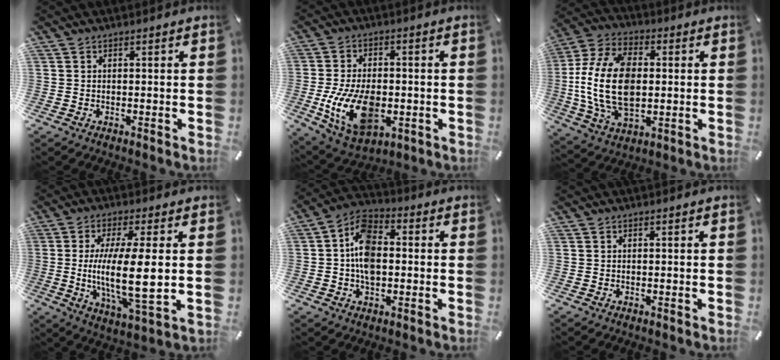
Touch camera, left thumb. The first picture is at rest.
{"total": 14.6, "force": [-2.7, 9.2, 11.0], "torque": [-0.216, -0.003, -0.046]}
{"total": 18.5, "force": [-0.2, 11.9, 14.2], "torque": [-0.324, 0.001, -0.006]}
{"total": 14.4, "force": [0.5, 3.1, 14.0], "torque": [-0.278, -0.020, 0.000]}
{"total": 10.2, "force": [-0.7, 6.9, 7.4], "torque": [-0.150, 0.015, -0.014]}
{"total": 0.0}